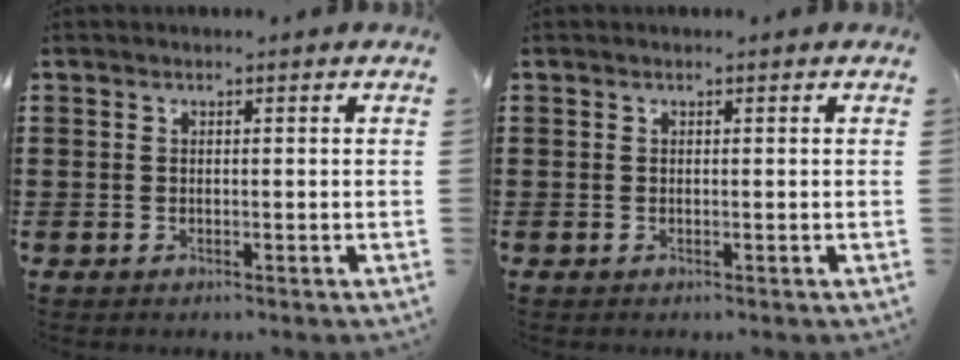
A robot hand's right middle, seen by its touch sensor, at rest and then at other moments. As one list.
[{"total": 0.0}]